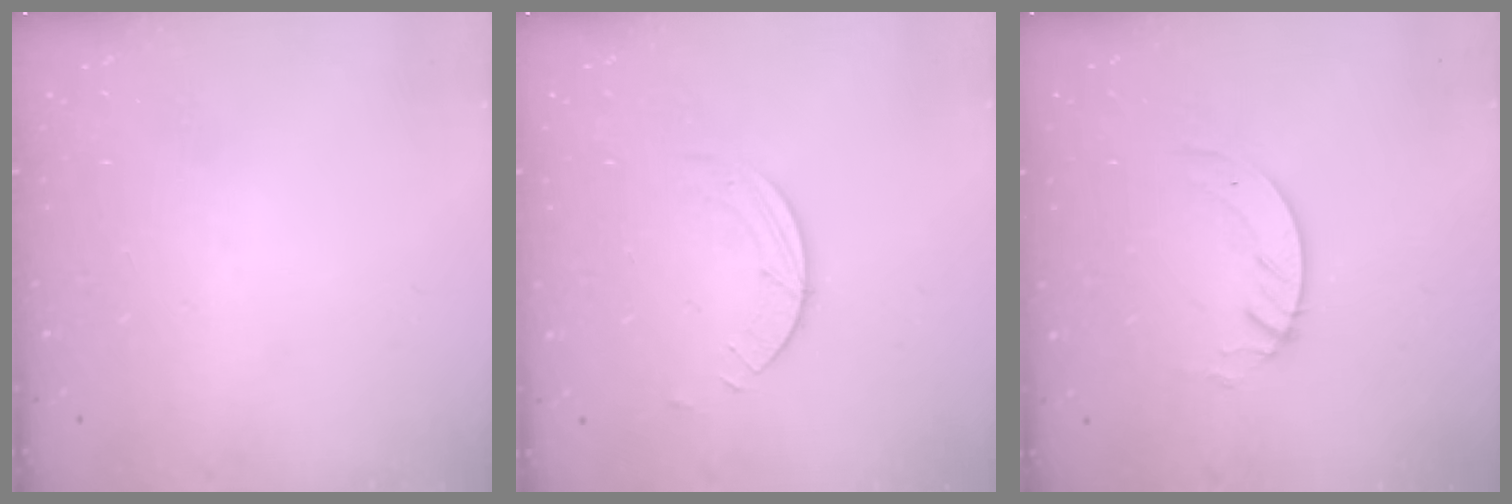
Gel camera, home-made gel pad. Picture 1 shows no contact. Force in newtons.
{"total": 1.5, "press": 1.5, "slide": 0.1}
{"total": 3.6, "press": 3.6, "slide": 0.3}